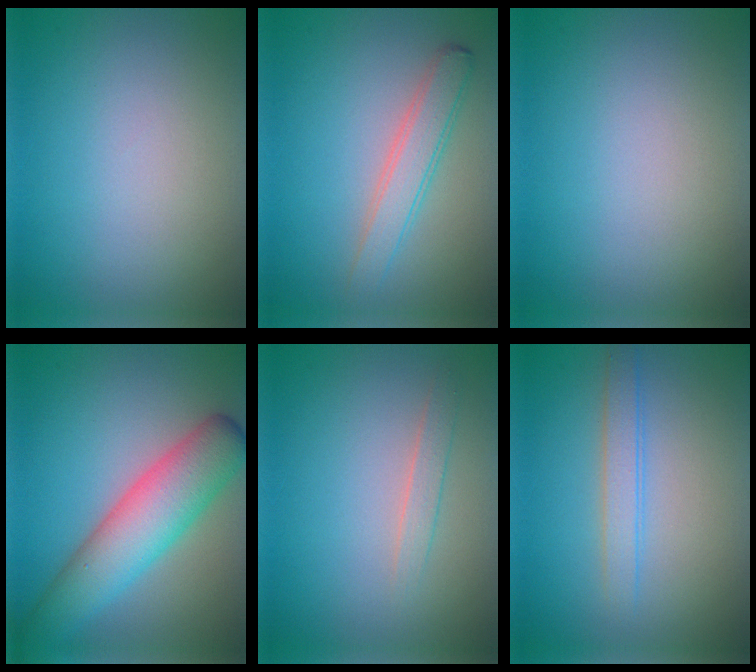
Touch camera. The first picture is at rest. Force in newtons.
{"total": 2.9, "press": 2.9, "slide": 0.1}
{"total": 0.0}
{"total": 7.0, "press": 7.0, "slide": 0.3}
{"total": 1.3, "press": 1.3, "slide": 0.1}
{"total": 2.0, "press": 2.0, "slide": 0.1}